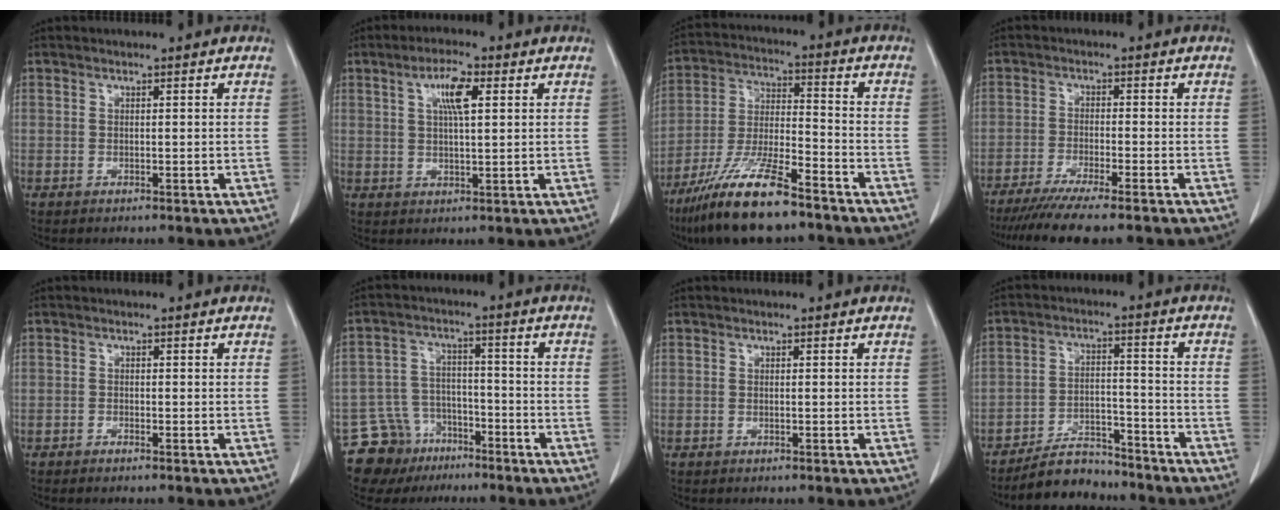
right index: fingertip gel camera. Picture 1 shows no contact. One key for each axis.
{"total": 5.7, "fx": 2.1, "fy": 1.2, "fz": 5.2, "tx": -0.096, "ty": 0.005, "tz": 0.037}
{"total": 14.6, "fx": -10.6, "fy": 2.4, "fz": 9.8, "tx": -0.199, "ty": -0.022, "tz": -0.194}
{"total": 10.4, "fx": -8.7, "fy": 0.1, "fz": 5.8, "tx": -0.078, "ty": -0.026, "tz": -0.136}
{"total": 0.7, "fx": -0.6, "fy": 0.1, "fz": 0.3, "tx": -0.008, "ty": -0.001, "tz": -0.010}
{"total": 9.4, "fx": -6.5, "fy": 6.8, "fz": 0.3, "tx": -0.008, "ty": 0.041, "tz": -0.104}
{"total": 0.0}
{"total": 8.0, "fx": -7.2, "fy": 2.8, "fz": 1.8, "tx": -0.032, "ty": 0.008, "tz": -0.125}